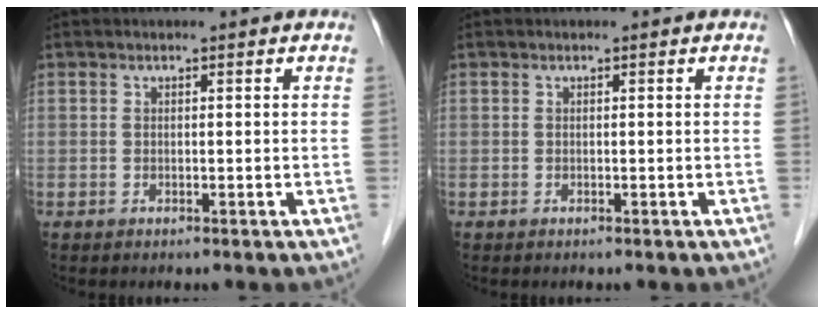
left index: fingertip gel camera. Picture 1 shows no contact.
{"total": 0.0}